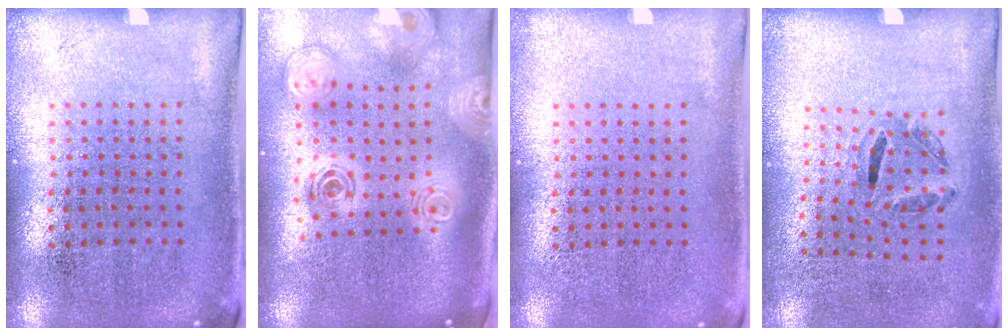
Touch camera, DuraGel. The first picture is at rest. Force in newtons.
{"total": 2.8, "press": 2.1, "slide": 1.9}
{"total": 0.0}
{"total": 1.2, "press": 0.6, "slide": 1.0}